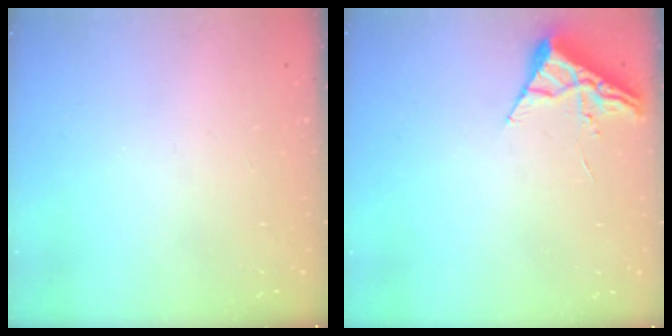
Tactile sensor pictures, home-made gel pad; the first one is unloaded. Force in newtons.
{"total": 3.7, "press": 3.6, "slide": 0.5}